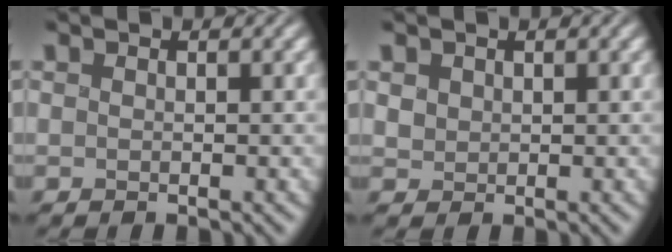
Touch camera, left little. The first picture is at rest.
{"total": 1.1, "force": [0.3, 1.0, 0.4], "torque": [-0.009, -0.001, 0.008]}